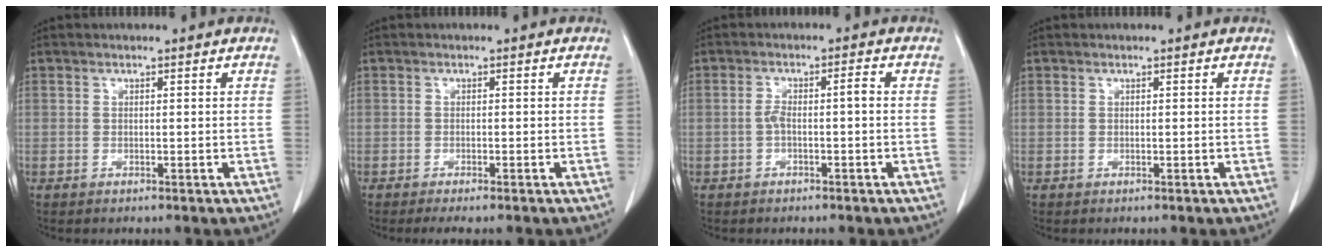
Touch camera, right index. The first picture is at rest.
{"total": 2.7, "force": [-2.2, 0.2, 1.5], "torque": [-0.019, -0.006, -0.032]}
{"total": 3.0, "force": [-0.6, 0.6, 2.9], "torque": [-0.055, 0.014, -0.008]}
{"total": 0.0}